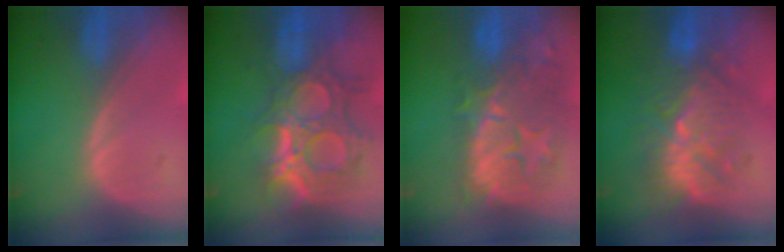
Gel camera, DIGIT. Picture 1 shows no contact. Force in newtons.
{"total": 12.0, "press": 10.7, "slide": 5.3}
{"total": 11.7, "press": 10.7, "slide": 4.8}
{"total": 9.1, "press": 9.0, "slide": 1.7}